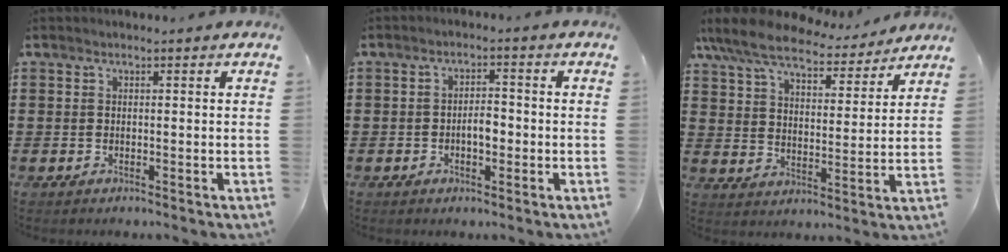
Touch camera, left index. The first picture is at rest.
{"total": 3.0, "force": [-0.7, 1.3, 2.7], "torque": [-0.043, 0.003, -0.016]}
{"total": 8.7, "force": [7.8, 1.7, 3.5], "torque": [-0.100, -0.041, 0.139]}